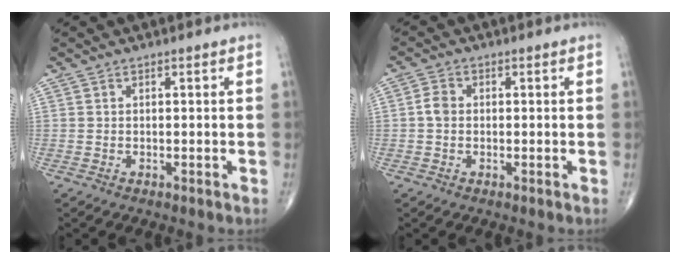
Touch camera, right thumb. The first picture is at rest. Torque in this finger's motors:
{"motor_torque": [-0.25, 0.23, 0.11, -0.09, 0.02]}